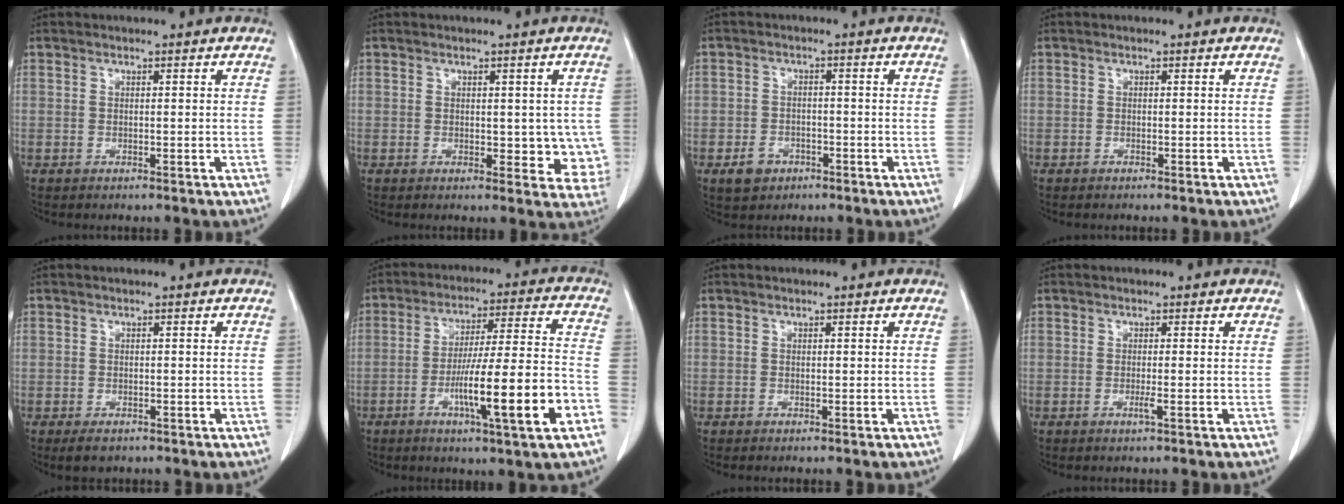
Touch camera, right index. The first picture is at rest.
{"total": 5.7, "force": [-0.1, 3.5, 4.5], "torque": [-0.023, 0.001, 0.004]}
{"total": 3.8, "force": [-2.1, 2.9, 1.2], "torque": [-0.020, 0.007, -0.027]}
{"total": 0.0}
{"total": 2.3, "force": [-1.5, 1.4, 1.1], "torque": [-0.019, -0.002, -0.016]}
{"total": 16.0, "force": [-6.1, 0.4, 14.9], "torque": [-0.241, 0.000, -0.091]}
{"total": 0.0}
{"total": 1.0, "force": [-0.3, -0.2, 1.0], "torque": [-0.018, 0.000, -0.005]}